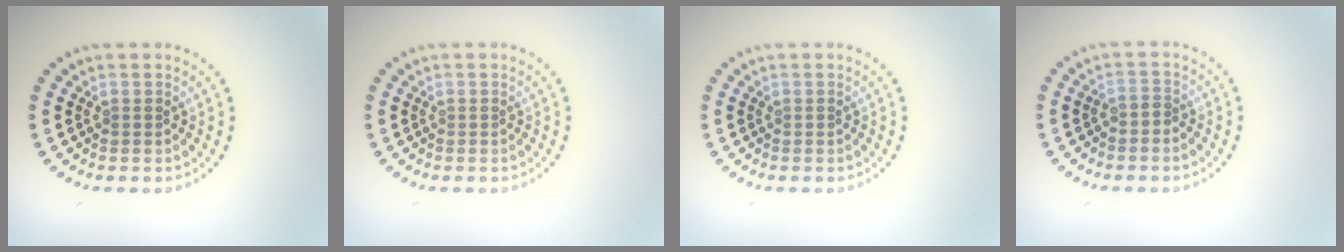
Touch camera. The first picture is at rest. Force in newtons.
{"total": 0.0}
{"total": 0.0}
{"total": 0.6, "press": 0.4, "slide": 0.5}